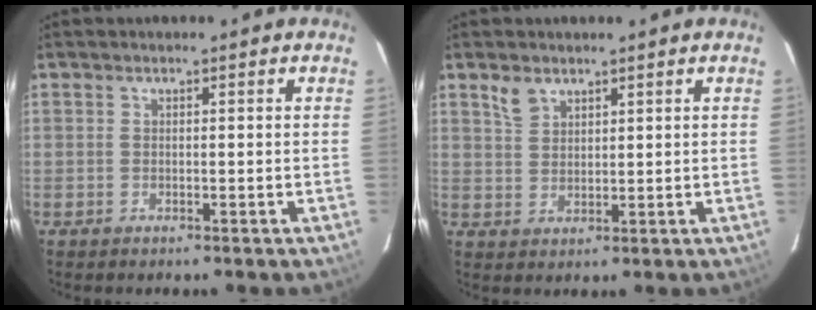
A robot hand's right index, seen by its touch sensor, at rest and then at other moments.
{"total": 3.5, "force": [2.5, 2.1, 1.5], "torque": [-0.027, 0.005, 0.050]}